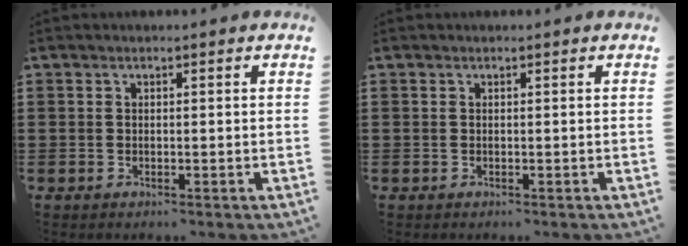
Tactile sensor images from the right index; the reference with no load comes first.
{"total": 0.0}